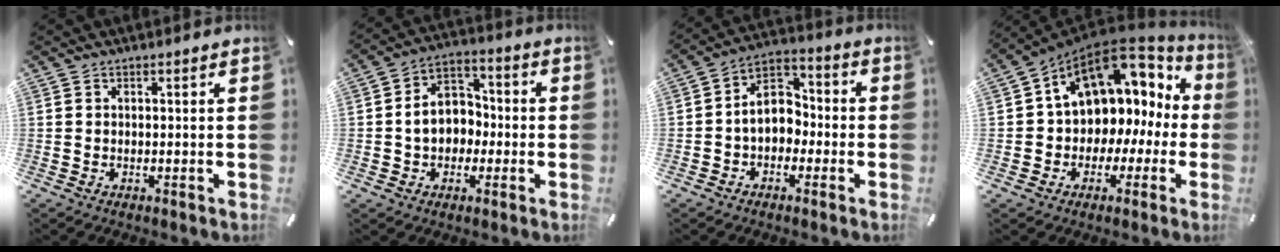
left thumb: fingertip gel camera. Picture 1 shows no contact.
{"total": 9.4, "force": [-1.5, 7.9, 4.8], "torque": [-0.092, 0.025, -0.027]}
{"total": 8.3, "force": [-1.3, 6.8, 4.6], "torque": [-0.094, 0.015, -0.028]}
{"total": 10.8, "force": [4.9, 8.4, 4.6], "torque": [-0.074, -0.054, 0.089]}